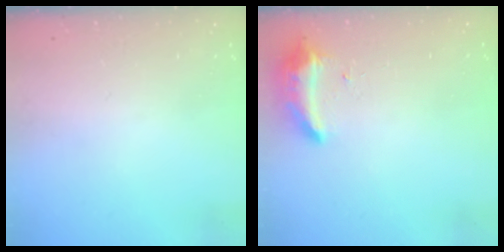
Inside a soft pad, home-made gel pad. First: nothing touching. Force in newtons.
{"total": 9.1, "press": 8.7, "slide": 2.6}